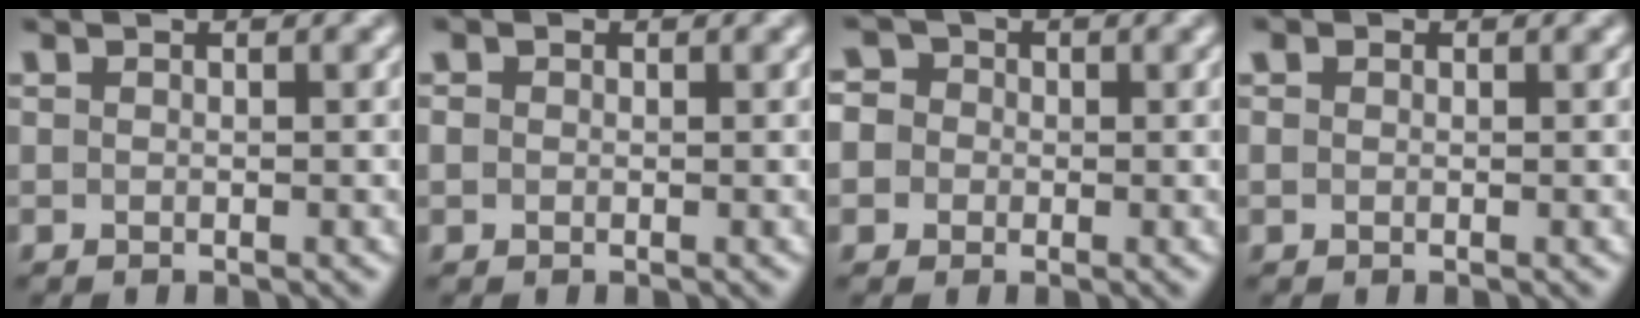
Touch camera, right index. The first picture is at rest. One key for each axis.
{"total": 0.8, "fx": 0.0, "fy": 0.7, "fz": 0.4, "tx": -0.011, "ty": -0.007, "tz": 0.005}
{"total": 6.4, "fx": 0.3, "fy": 5.9, "fz": 2.5, "tx": -0.063, "ty": -0.006, "tz": -0.007}
{"total": 0.7, "fx": 0.2, "fy": 0.6, "fz": 0.4, "tx": -0.008, "ty": -0.006, "tz": 0.008}